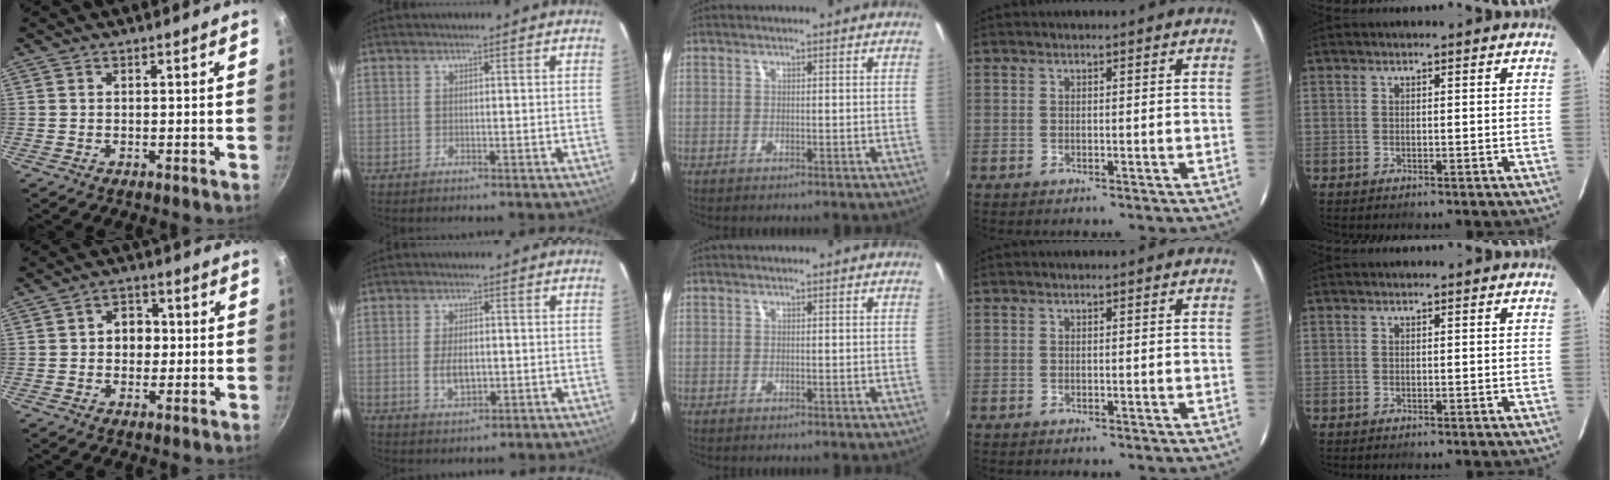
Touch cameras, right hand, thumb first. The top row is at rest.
{"thumb": {"total": 5.7, "force": [0.1, 4.7, 3.3], "torque": [-0.016, 0.008, -0.004]}, "index": {"total": 5.1, "force": [-0.8, 2.9, 4.1], "torque": [-0.082, -0.006, -0.009]}}